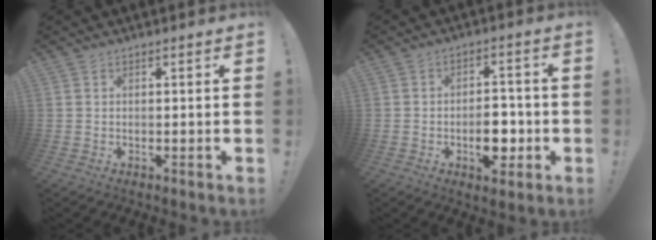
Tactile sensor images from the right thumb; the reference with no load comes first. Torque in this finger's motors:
{"motor_torque": [0.02, 0.17, 0.53, -0.53, 0.15]}